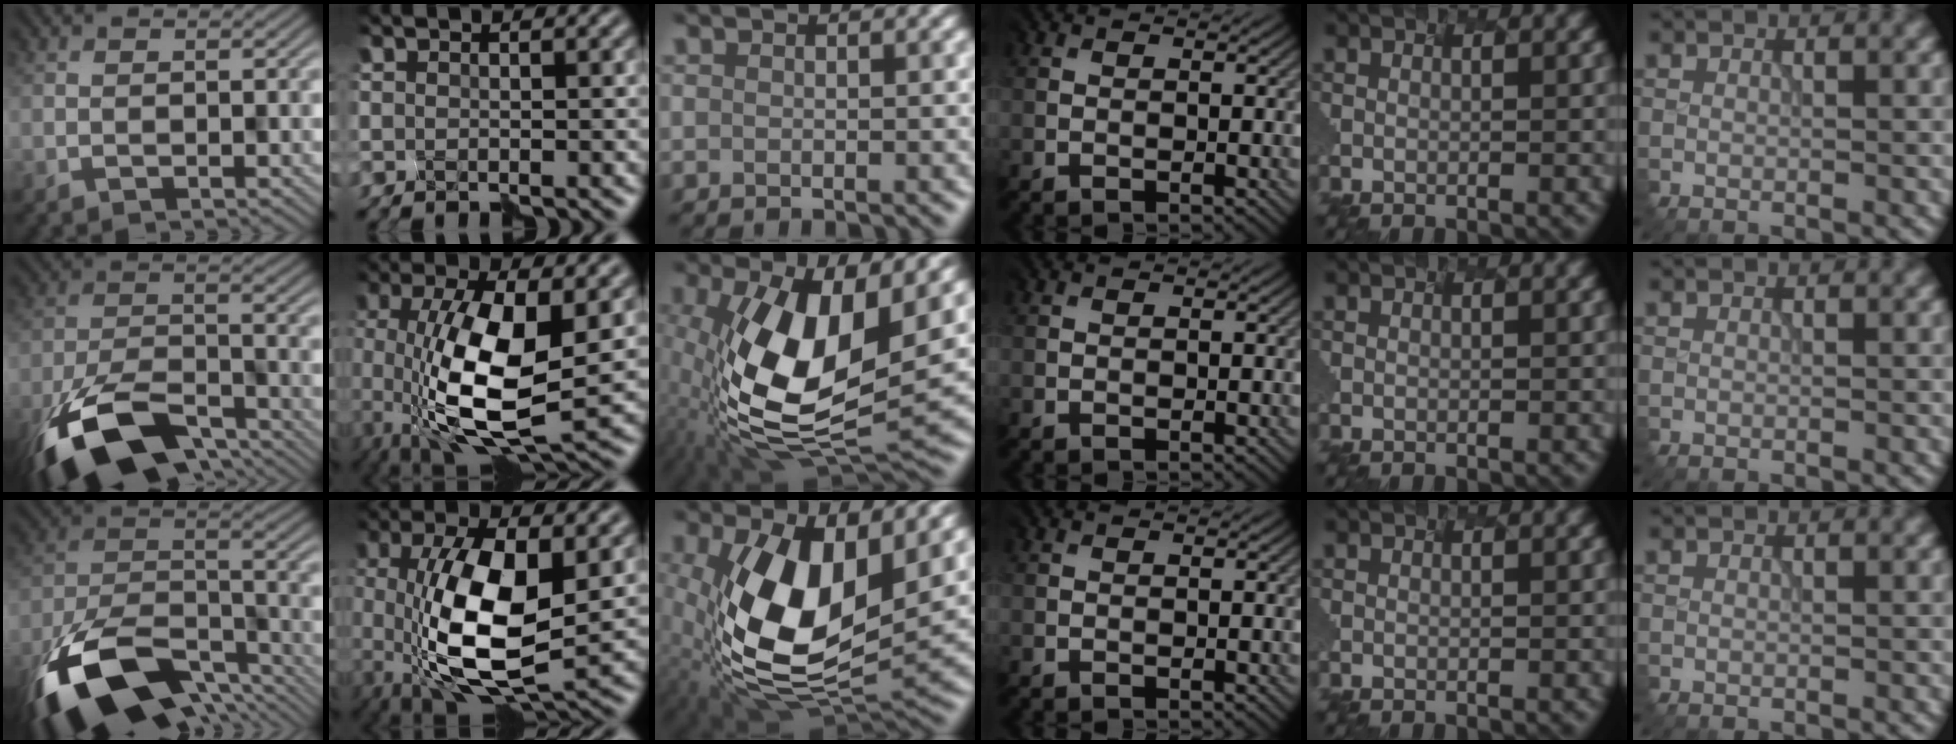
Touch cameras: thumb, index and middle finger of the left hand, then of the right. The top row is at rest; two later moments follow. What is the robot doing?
{"motion": "disassemble", "object": "markers"}